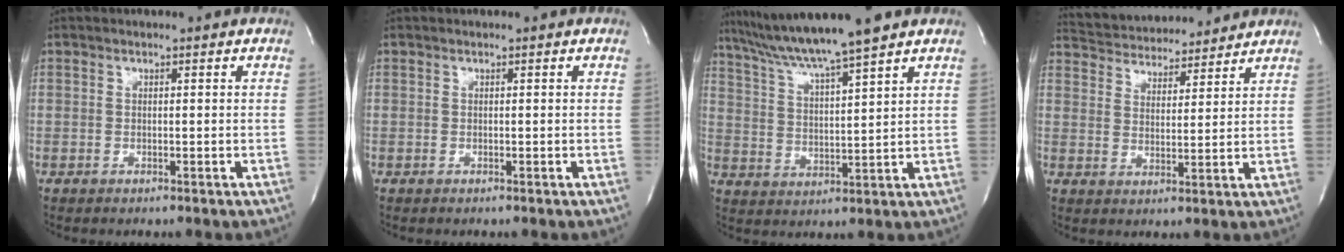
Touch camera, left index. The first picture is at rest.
{"total": 0.0}
{"total": 11.7, "force": [9.8, -1.3, 6.4], "torque": [-0.115, 0.015, 0.170]}
{"total": 14.1, "force": [13.2, 3.2, 3.5], "torque": [-0.060, 0.024, 0.202]}